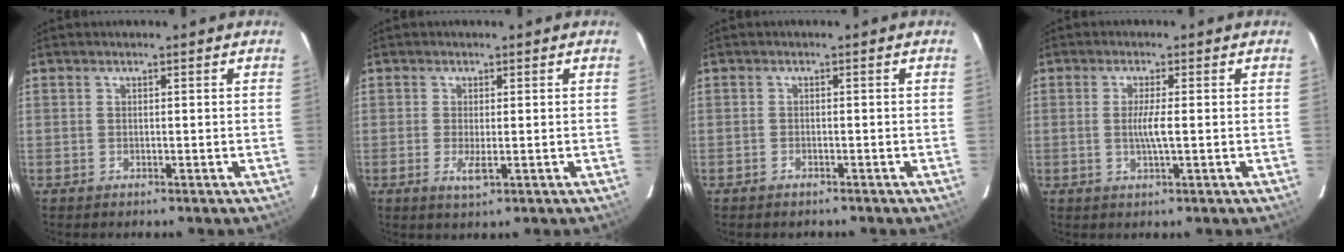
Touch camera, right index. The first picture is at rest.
{"total": 2.5, "force": [-0.6, 0.5, 2.4], "torque": [-0.048, -0.008, -0.010]}
{"total": 1.2, "force": [-1.0, 0.6, 0.2], "torque": [-0.010, 0.003, -0.017]}
{"total": 3.2, "force": [-0.3, -0.1, 3.2], "torque": [-0.060, -0.005, -0.007]}